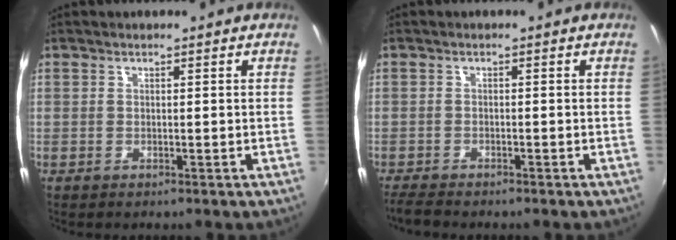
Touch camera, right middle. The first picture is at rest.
{"total": 3.2, "force": [-3.0, 0.3, 1.1], "torque": [-0.030, -0.019, -0.058]}